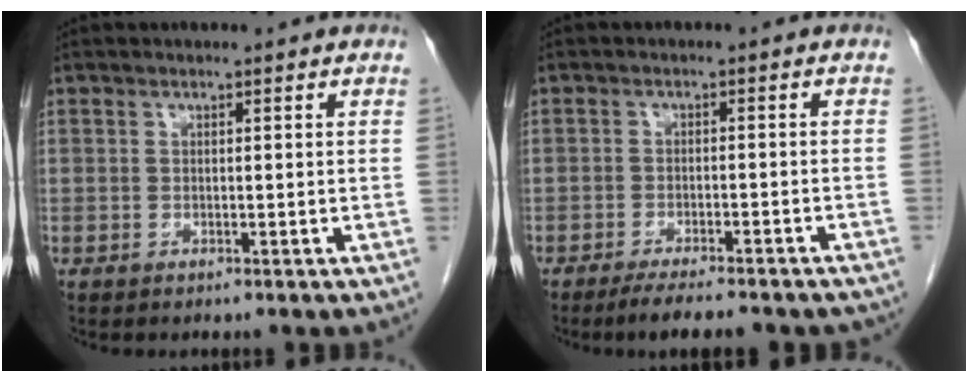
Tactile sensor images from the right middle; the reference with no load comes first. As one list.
[{"total": 10.3, "force": [-8.7, 2.1, 5.1], "torque": [-0.064, -0.006, -0.115]}]